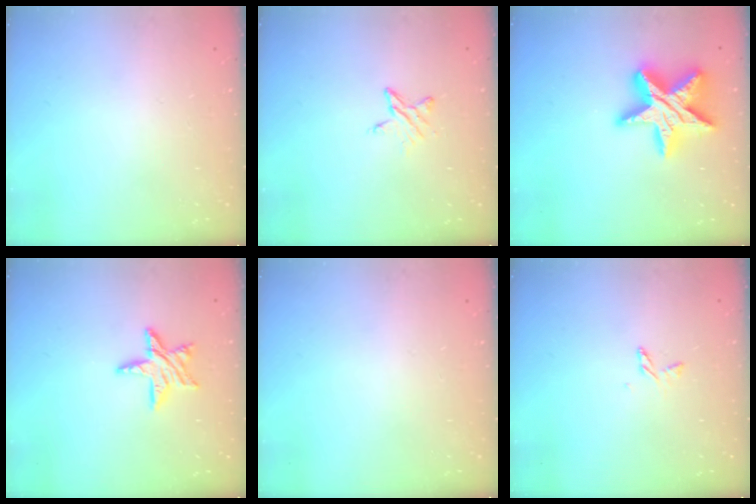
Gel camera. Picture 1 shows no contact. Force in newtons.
{"total": 5.6, "press": 5.6, "slide": 0.5}
{"total": 19.7, "press": 19.7, "slide": 1.7}
{"total": 10.6, "press": 10.6, "slide": 0.8}
{"total": 0.0}
{"total": 4.2, "press": 4.2, "slide": 0.4}